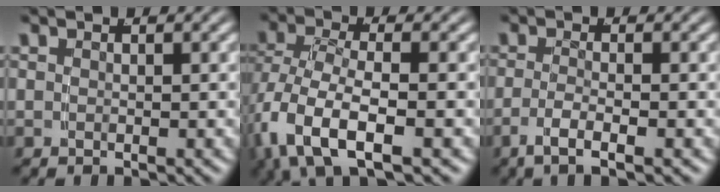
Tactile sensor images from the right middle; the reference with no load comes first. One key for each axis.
{"total": 6.4, "fx": -1.9, "fy": 3.4, "fz": 5.0, "tx": -0.130, "ty": -0.038, "tz": -0.010}
{"total": 2.7, "fx": -1.5, "fy": 0.3, "fz": 2.2, "tx": -0.044, "ty": -0.008, "tz": -0.024}